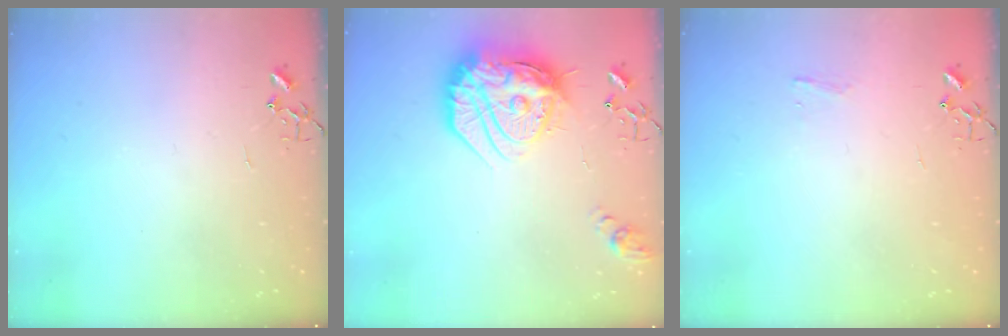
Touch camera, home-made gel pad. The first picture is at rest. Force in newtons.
{"total": 23.9, "press": 23.8, "slide": 2.1}
{"total": 3.7, "press": 3.6, "slide": 0.6}